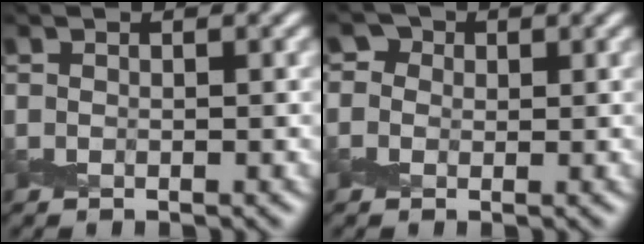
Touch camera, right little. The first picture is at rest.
{"total": 3.1, "force": [1.1, 2.6, 1.2], "torque": [-0.005, 0.012, -0.012]}